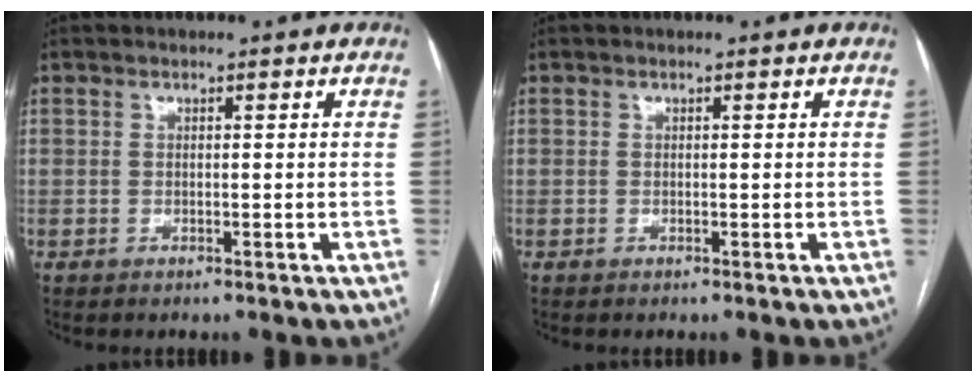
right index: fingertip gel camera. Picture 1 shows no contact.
{"total": 0.0}